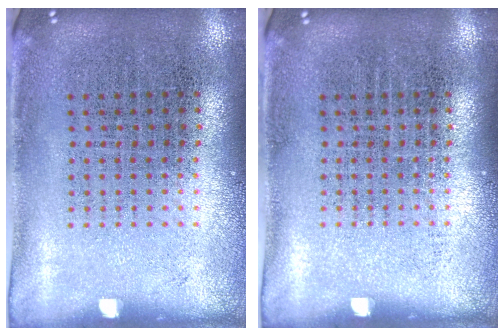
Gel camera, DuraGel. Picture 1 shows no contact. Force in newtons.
{"total": 0.0}